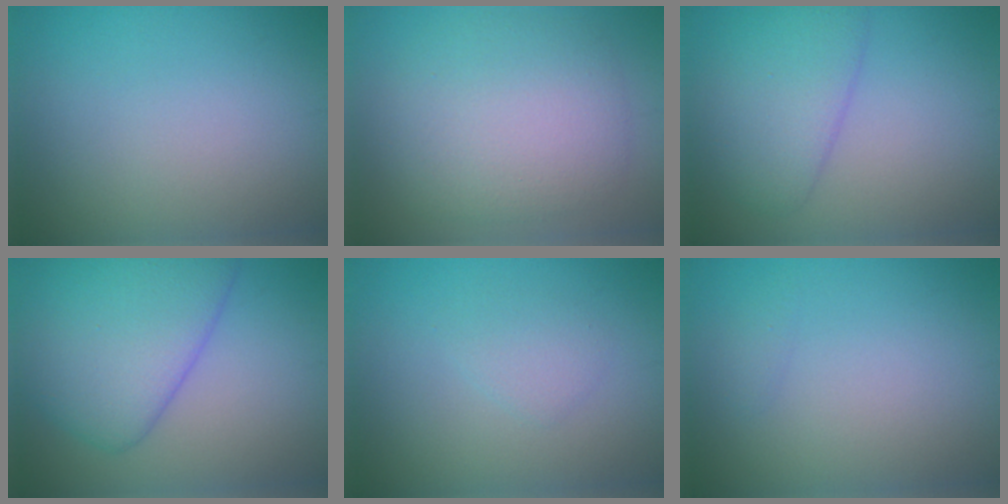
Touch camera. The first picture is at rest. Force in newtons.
{"total": 6.0, "press": 6.0, "slide": 0.3}
{"total": 4.3, "press": 4.3, "slide": 0.3}
{"total": 7.8, "press": 7.8, "slide": 0.5}
{"total": 1.4, "press": 1.4, "slide": 0.1}
{"total": 0.5, "press": 0.5, "slide": 0.0}